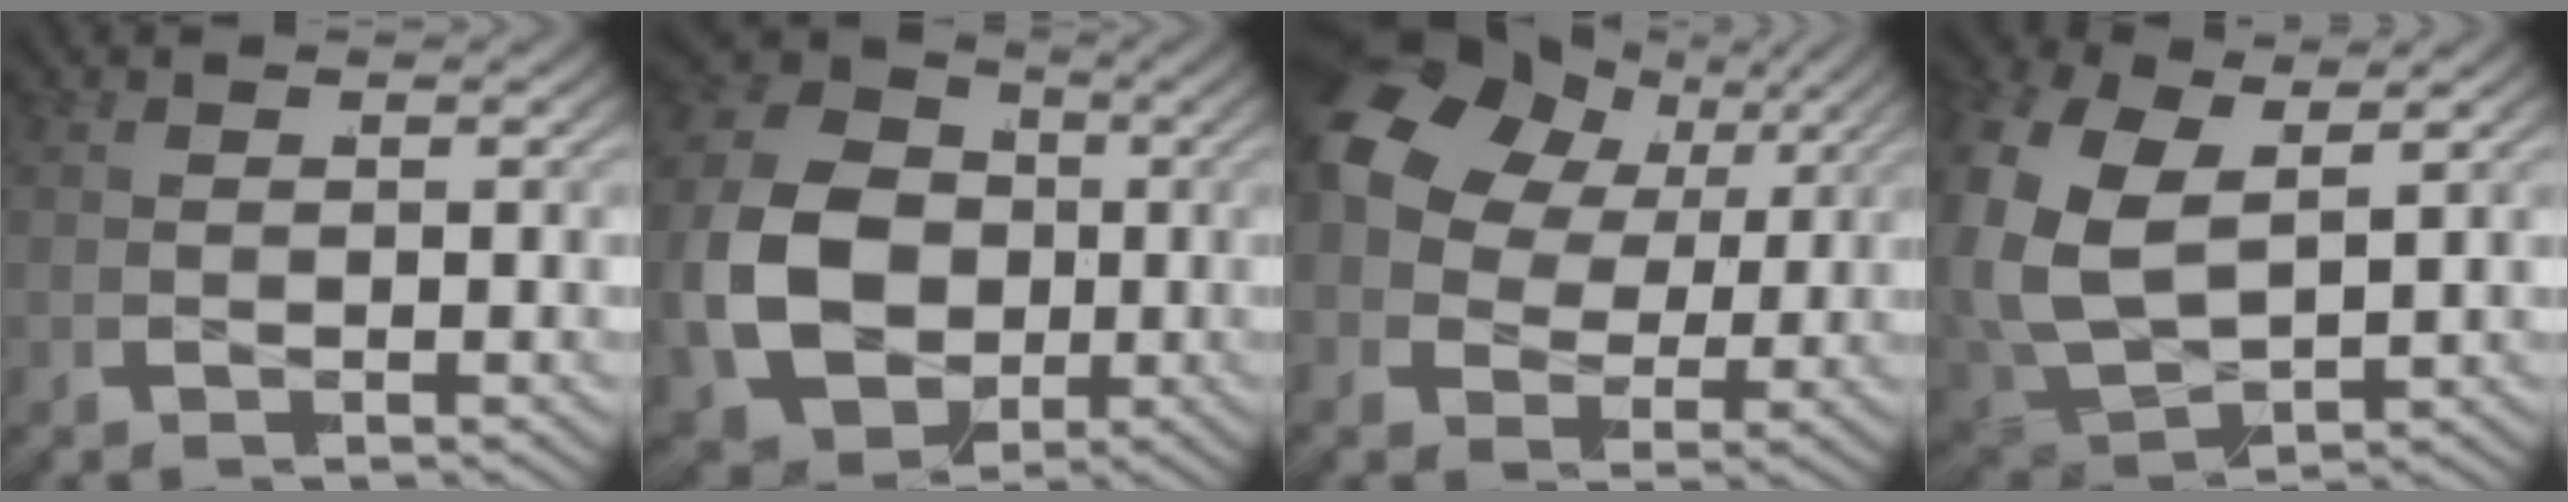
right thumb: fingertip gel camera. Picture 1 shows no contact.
{"total": 17.8, "force": [-0.4, 14.3, 10.6], "torque": [-0.274, -0.036, -0.003]}
{"total": 13.0, "force": [2.5, 9.5, 8.5], "torque": [-0.177, 0.013, 0.027]}
{"total": 9.7, "force": [-0.1, 7.5, 6.2], "torque": [-0.193, -0.039, 0.014]}